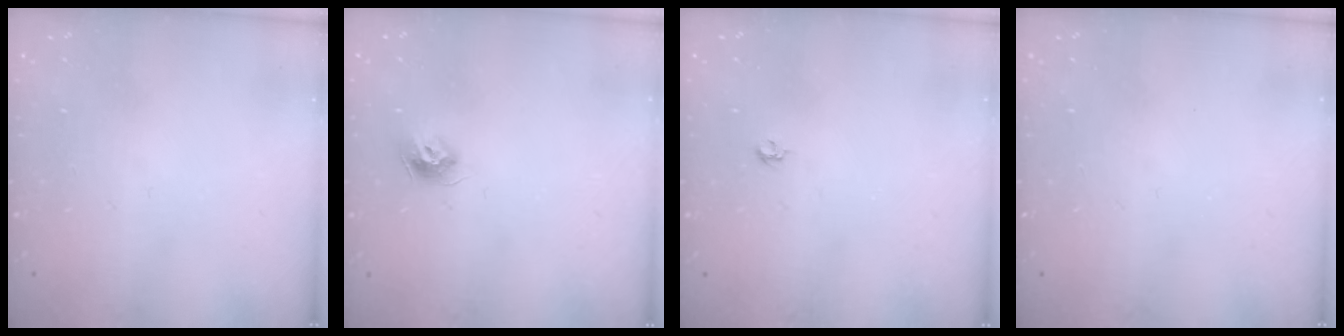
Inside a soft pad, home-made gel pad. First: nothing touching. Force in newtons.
{"total": 8.4, "press": 8.3, "slide": 0.7}
{"total": 3.7, "press": 3.6, "slide": 0.8}
{"total": 0.0}